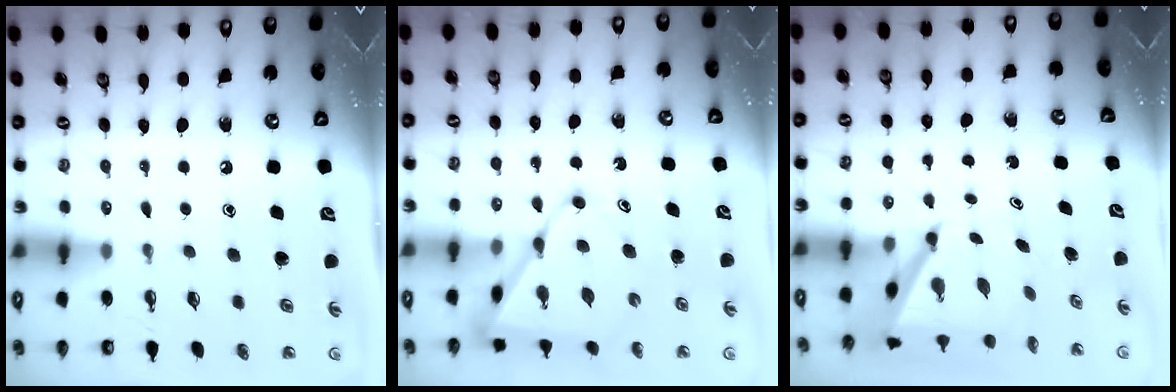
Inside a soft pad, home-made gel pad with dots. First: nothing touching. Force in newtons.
{"total": 12.6, "press": 12.5, "slide": 1.0}
{"total": 5.6, "press": 5.6, "slide": 0.4}